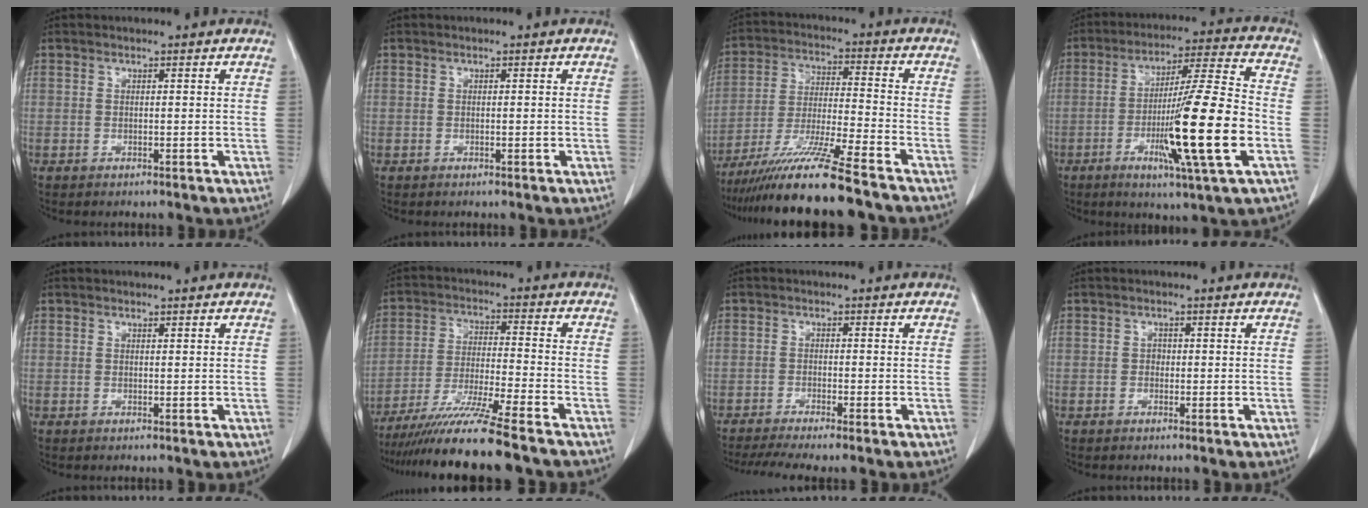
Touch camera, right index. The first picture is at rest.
{"total": 0.5, "force": [-0.1, 0.1, 0.5], "torque": [-0.011, 0.000, 0.002]}
{"total": 14.7, "force": [-11.7, -1.2, 8.8], "torque": [-0.164, -0.031, -0.202]}
{"total": 17.4, "force": [-4.6, -0.4, 16.7], "torque": [-0.286, -0.016, -0.082]}
{"total": 0.0}
{"total": 13.3, "force": [-10.9, -1.7, 7.5], "torque": [-0.123, -0.032, -0.182]}
{"total": 7.0, "force": [-5.7, -0.2, 4.0], "torque": [-0.060, -0.011, -0.091]}
{"total": 0.8, "force": [-0.1, 0.7, 0.4], "torque": [-0.004, 0.003, -0.003]}